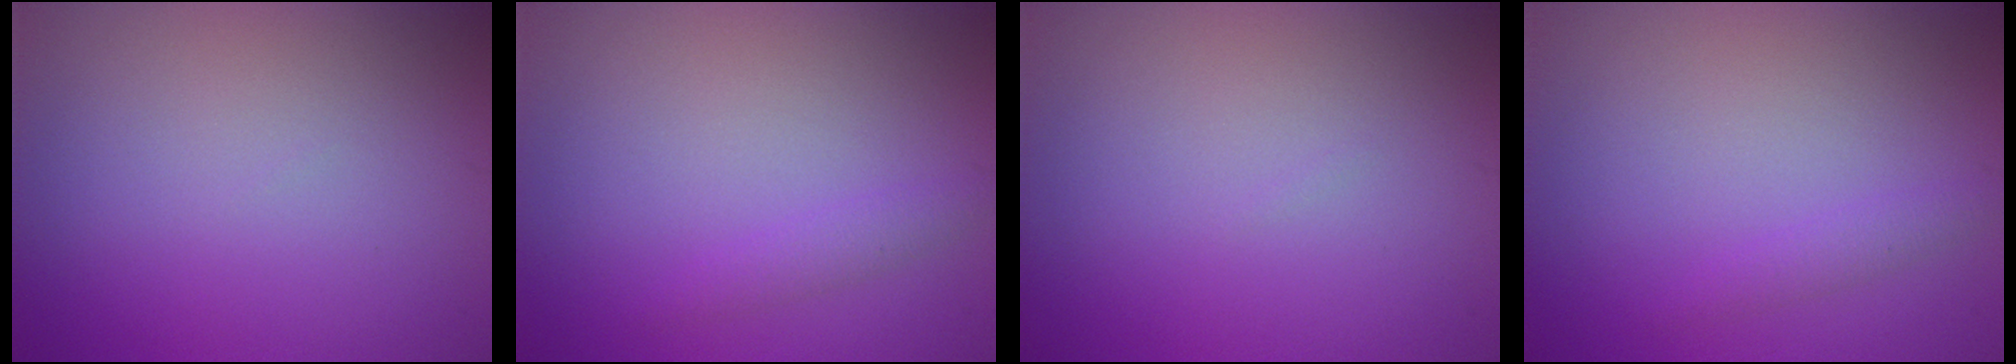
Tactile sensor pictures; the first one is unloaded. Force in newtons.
{"total": 1.3, "press": 1.3, "slide": 0.1}
{"total": 0.0}
{"total": 1.1, "press": 1.1, "slide": 0.1}